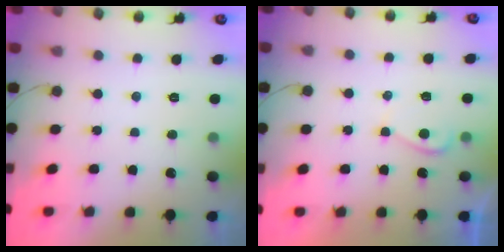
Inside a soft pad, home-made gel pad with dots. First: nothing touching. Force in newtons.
{"total": 2.1, "press": 2.0, "slide": 0.5}